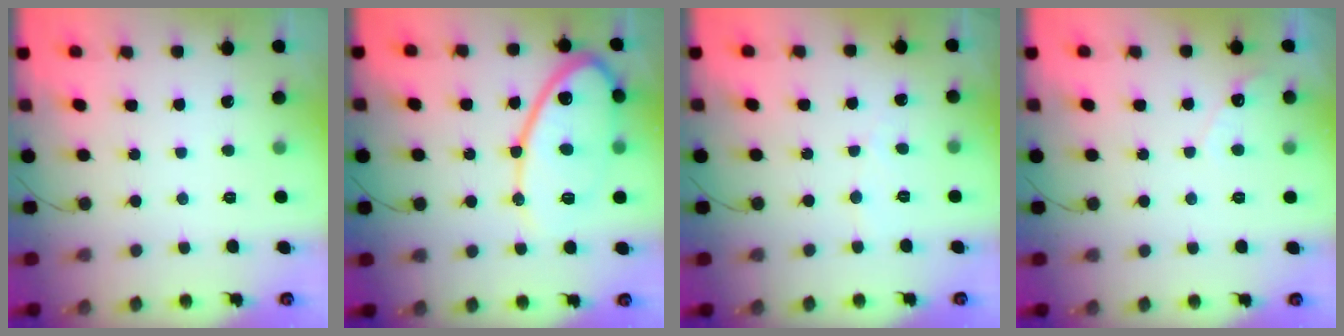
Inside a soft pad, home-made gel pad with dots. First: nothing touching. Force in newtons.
{"total": 15.2, "press": 15.2, "slide": 1.0}
{"total": 2.8, "press": 2.8, "slide": 0.2}
{"total": 3.3, "press": 3.3, "slide": 0.3}